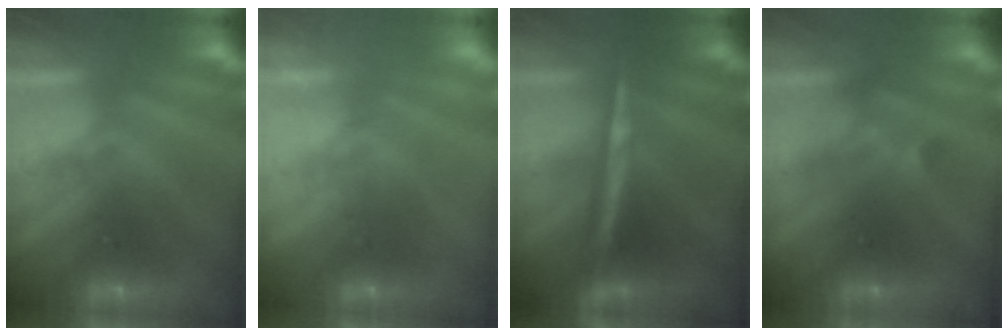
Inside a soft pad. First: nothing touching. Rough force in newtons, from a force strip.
{"total": 2.0}
{"total": 2.9}
{"total": 2.5}